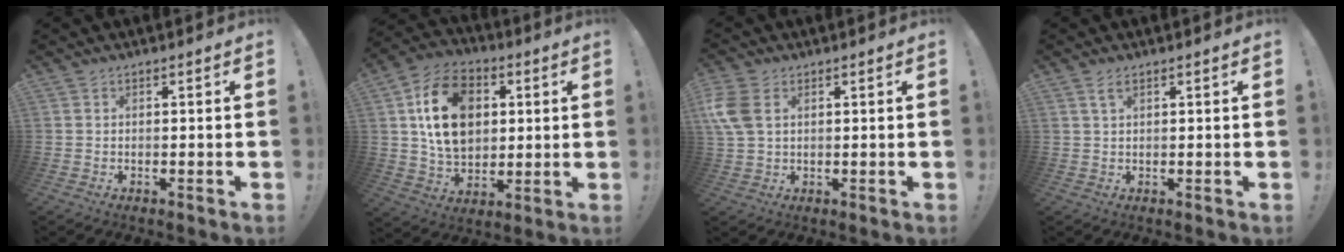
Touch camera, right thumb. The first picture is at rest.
{"total": 19.0, "force": [4.8, 14.0, 11.9], "torque": [-0.193, -0.010, 0.089]}
{"total": 7.9, "force": [2.5, 5.1, 5.5], "torque": [-0.122, -0.005, 0.048]}
{"total": 2.3, "force": [1.0, 0.2, 2.0], "torque": [-0.040, 0.000, 0.016]}